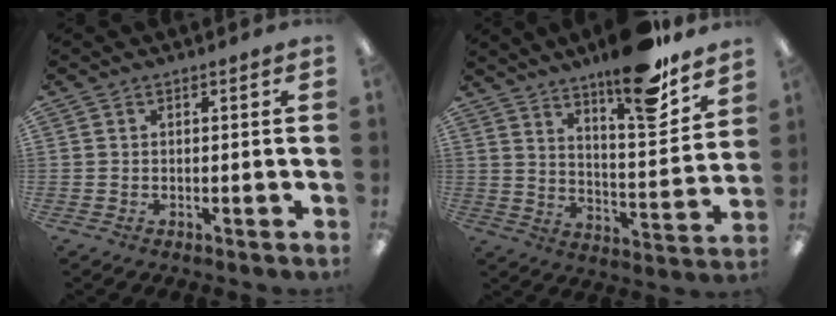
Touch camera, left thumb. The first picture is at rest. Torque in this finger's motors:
{"motor_torque": [2.35, 0.75, 1.56, -1.21, 0.46]}